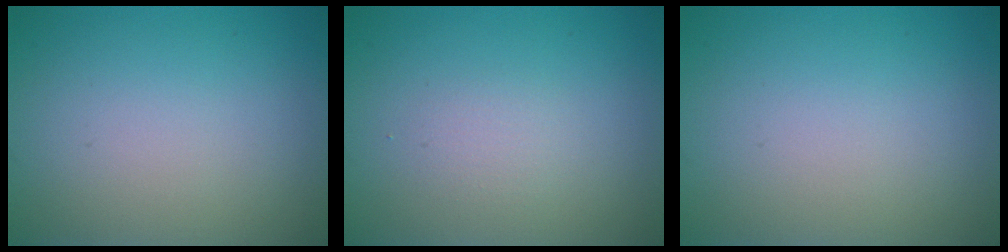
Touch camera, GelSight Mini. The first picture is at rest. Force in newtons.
{"total": 1.1, "press": 1.1, "slide": 0.2}
{"total": 0.0}